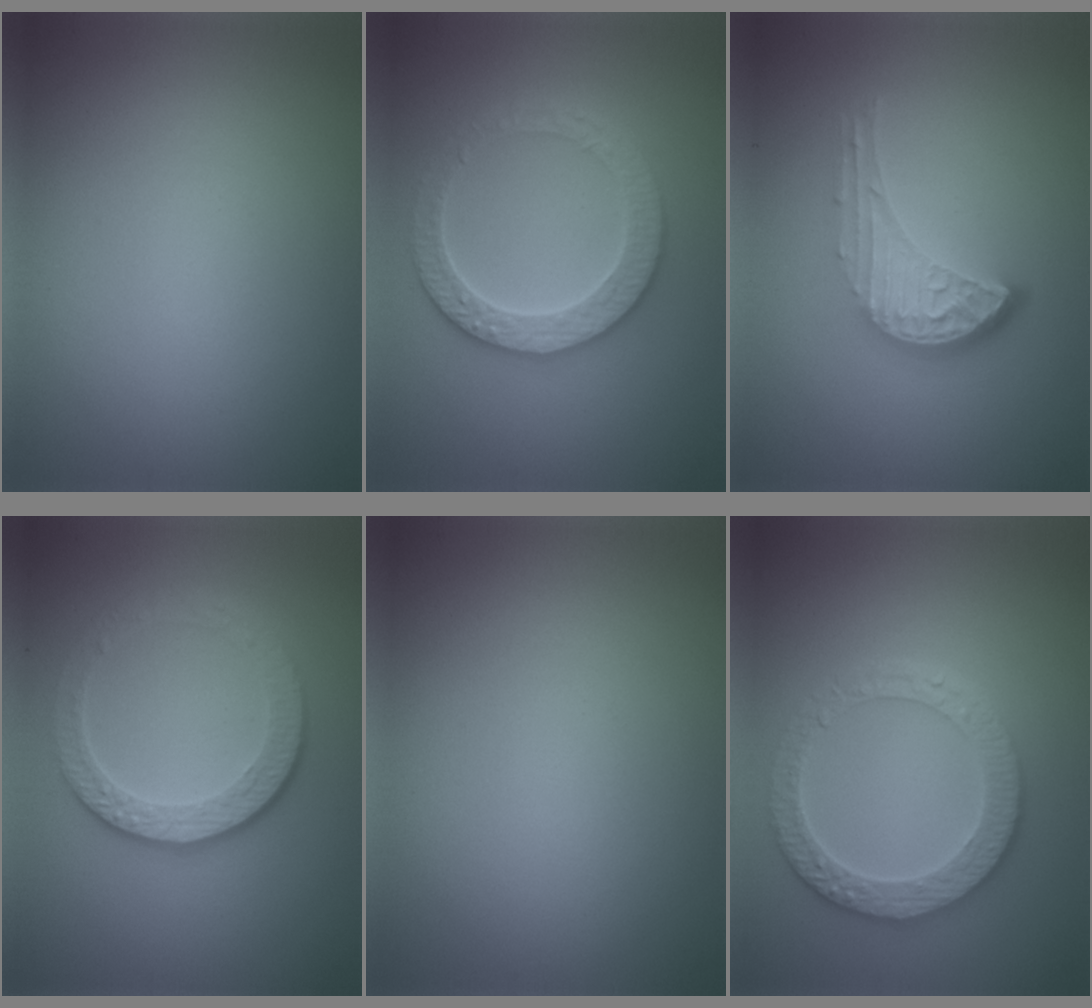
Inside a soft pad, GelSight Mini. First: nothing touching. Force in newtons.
{"total": 3.6, "press": 3.5, "slide": 0.4}
{"total": 4.6, "press": 3.3, "slide": 3.2}
{"total": 4.5, "press": 3.1, "slide": 3.2}
{"total": 0.0}
{"total": 3.9, "press": 3.9, "slide": 0.2}